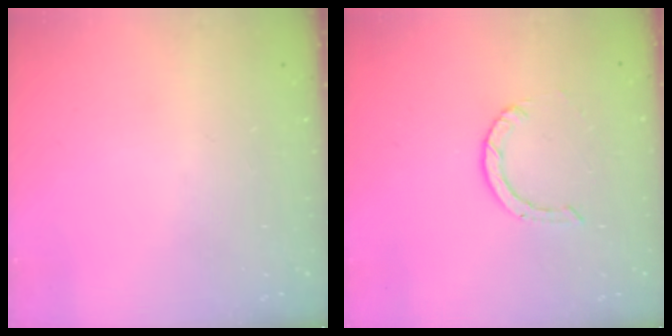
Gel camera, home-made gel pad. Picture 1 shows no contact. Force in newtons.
{"total": 0.9, "press": 0.9, "slide": 0.1}